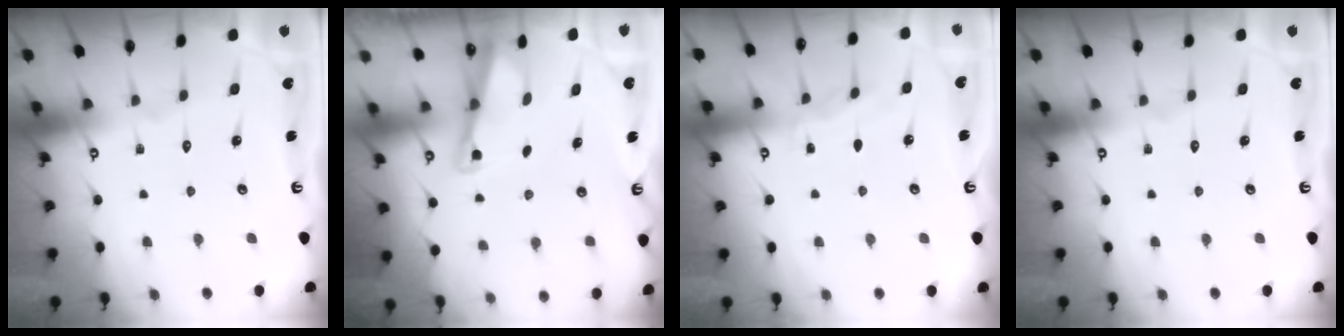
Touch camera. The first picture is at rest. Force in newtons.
{"total": 2.1, "press": 2.0, "slide": 0.3}
{"total": 4.3, "press": 4.3, "slide": 0.5}
{"total": 0.0}